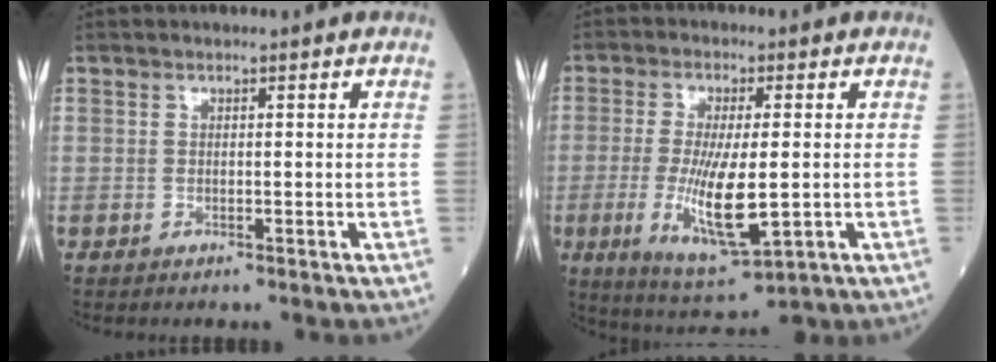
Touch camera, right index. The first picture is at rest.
{"total": 11.2, "force": [-2.0, 2.1, 10.8], "torque": [-0.211, -0.028, -0.026]}